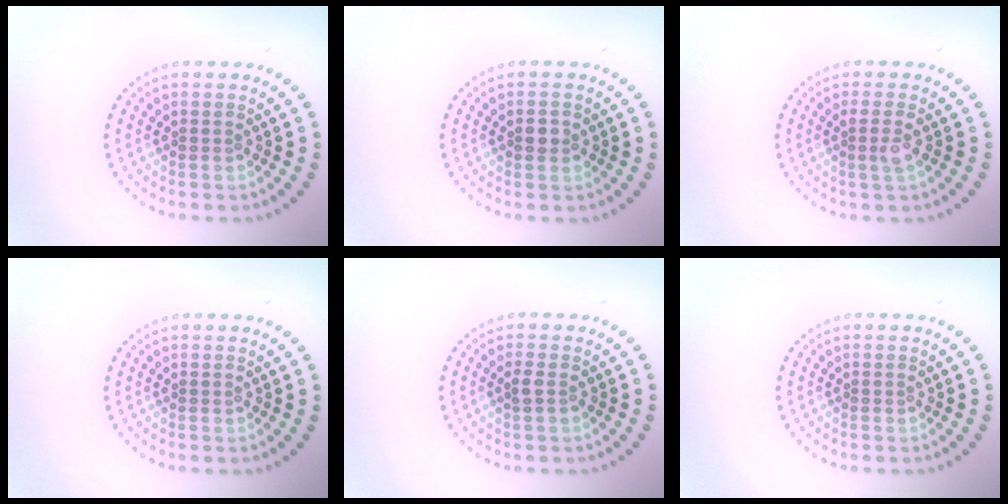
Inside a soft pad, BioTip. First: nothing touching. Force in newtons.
{"total": 1.2, "press": 1.2, "slide": 0.2}
{"total": 1.5, "press": 1.3, "slide": 0.8}
{"total": 0.0}
{"total": 0.9, "press": 0.8, "slide": 0.3}
{"total": 0.0}